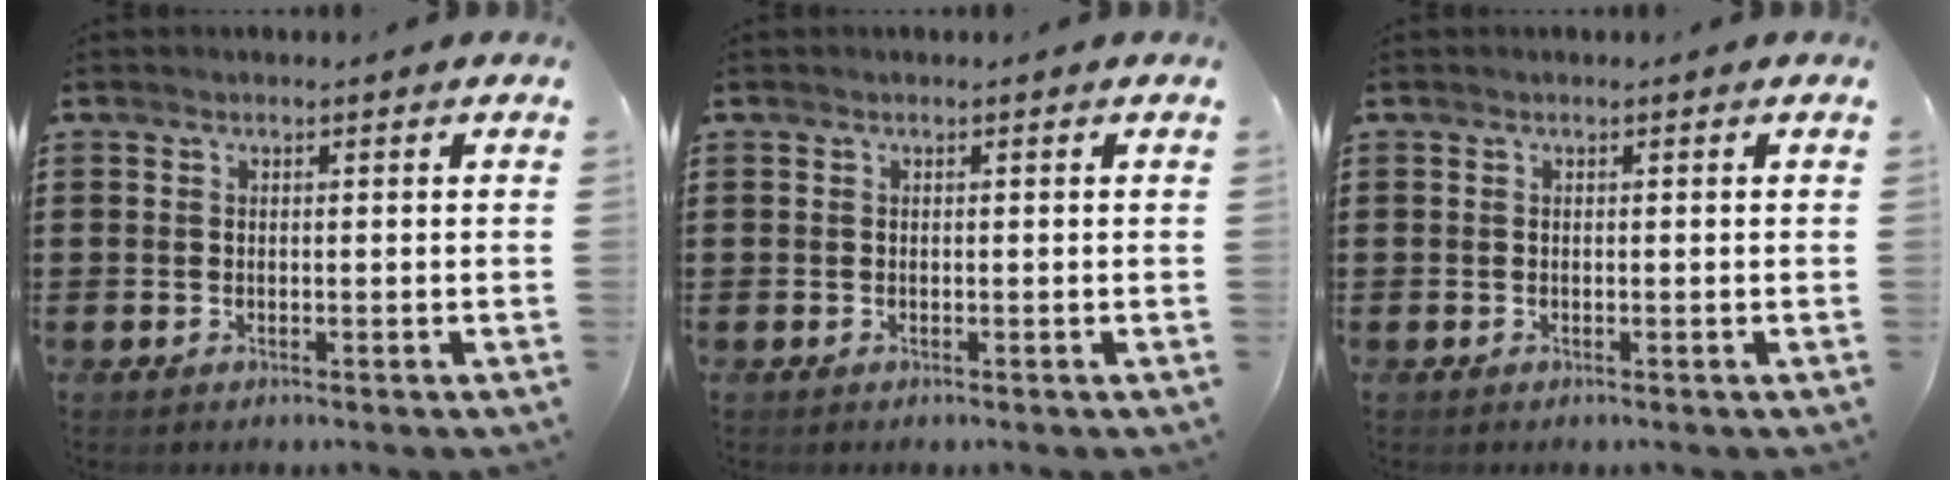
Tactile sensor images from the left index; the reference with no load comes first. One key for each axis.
{"total": 0.0}
{"total": 0.0}